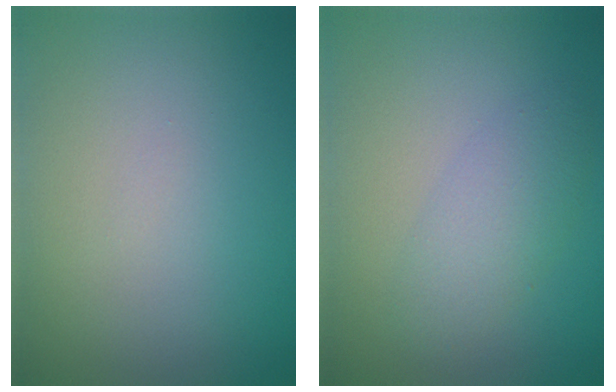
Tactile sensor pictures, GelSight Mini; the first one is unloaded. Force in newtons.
{"total": 2.8, "press": 2.8, "slide": 0.1}